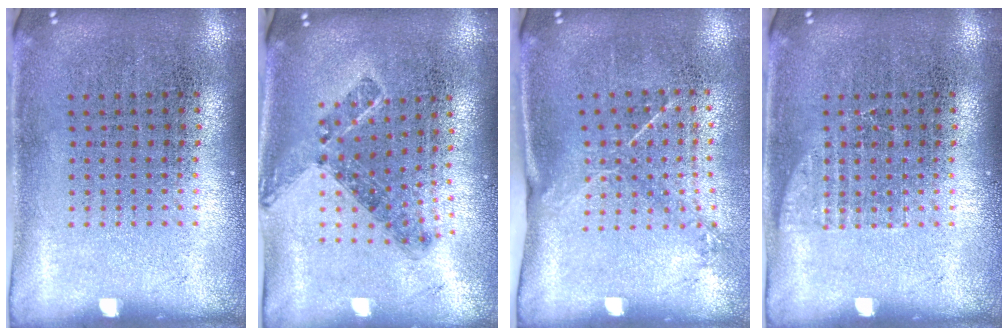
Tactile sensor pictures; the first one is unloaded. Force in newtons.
{"total": 0.8, "press": 0.7, "slide": 0.4}
{"total": 1.5, "press": 1.0, "slide": 1.0}
{"total": 1.1, "press": 1.1, "slide": 0.2}